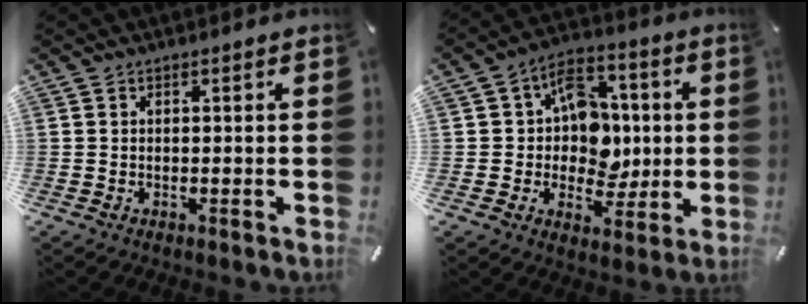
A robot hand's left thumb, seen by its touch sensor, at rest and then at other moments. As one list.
[{"total": 12.1, "force": [0.8, 10.6, 5.9], "torque": [-0.080, 0.007, 0.024]}]